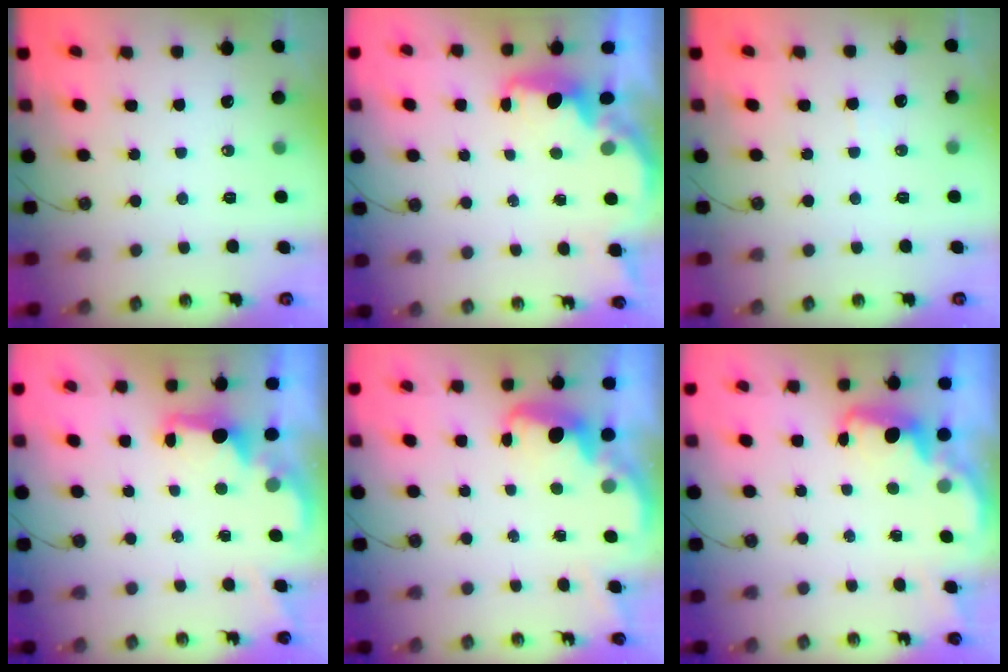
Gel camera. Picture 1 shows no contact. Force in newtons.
{"total": 2.1, "press": 2.0, "slide": 0.8}
{"total": 3.7, "press": 3.5, "slide": 1.0}
{"total": 1.8, "press": 1.7, "slide": 0.6}
{"total": 2.5, "press": 2.5, "slide": 0.4}
{"total": 2.3, "press": 2.3, "slide": 0.5}